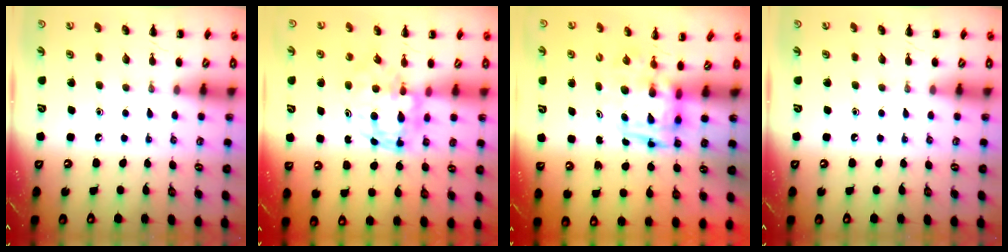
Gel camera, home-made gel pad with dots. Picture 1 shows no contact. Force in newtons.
{"total": 5.7, "press": 5.6, "slide": 1.3}
{"total": 3.2, "press": 3.1, "slide": 0.7}
{"total": 0.0}